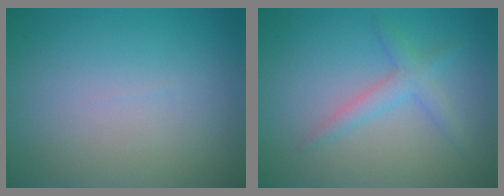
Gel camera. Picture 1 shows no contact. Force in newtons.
{"total": 2.3, "press": 2.3, "slide": 0.1}